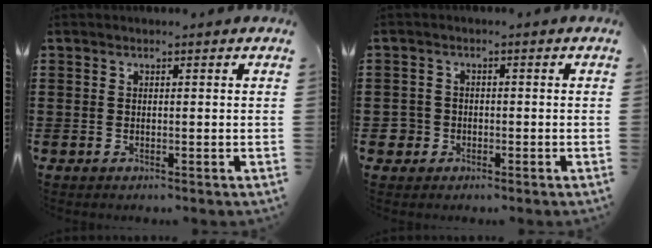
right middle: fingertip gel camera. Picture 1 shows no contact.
{"total": 2.6, "force": [-0.9, 2.4, 0.2], "torque": [-0.021, 0.001, -0.026]}